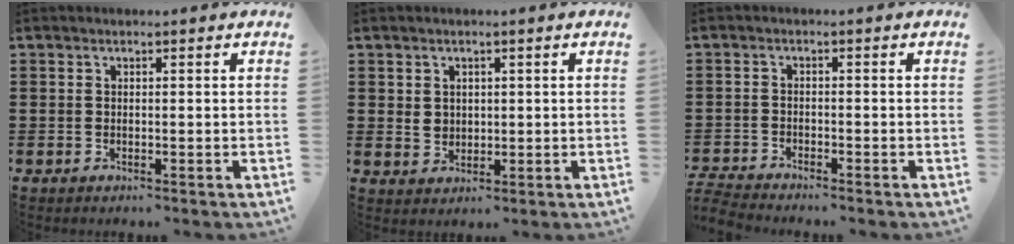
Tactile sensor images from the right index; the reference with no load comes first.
{"total": 2.2, "force": [0.9, 1.9, 0.6], "torque": [-0.019, 0.009, 0.017]}
{"total": 2.7, "force": [-2.7, 0.0, 0.2], "torque": [-0.013, -0.004, -0.059]}